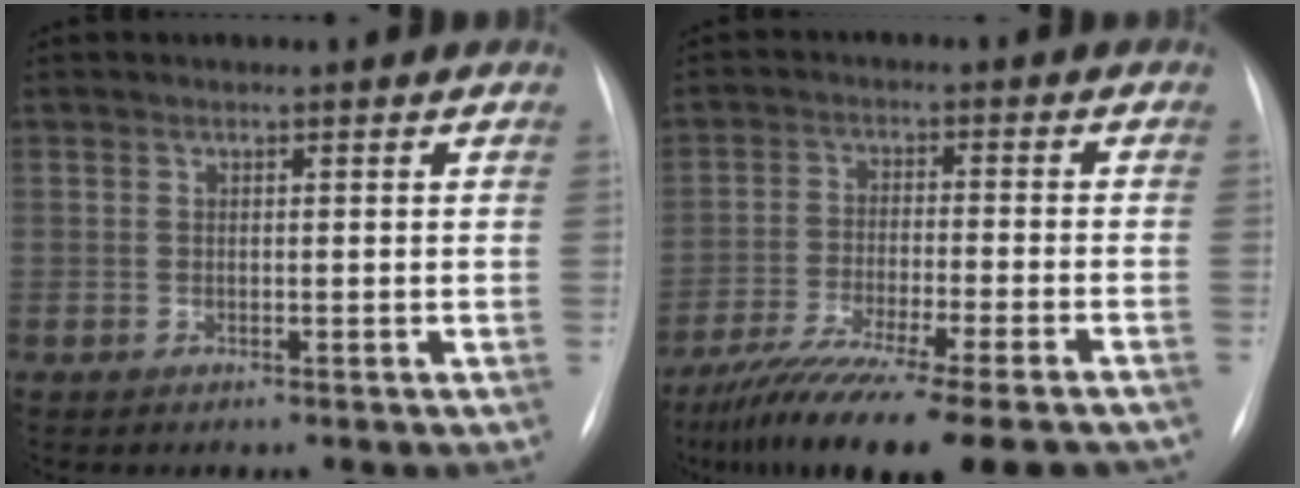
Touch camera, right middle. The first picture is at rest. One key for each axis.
{"total": 19.8, "fx": -15.9, "fy": 1.6, "fz": 11.7, "tx": -0.159, "ty": -0.035, "tz": -0.245}